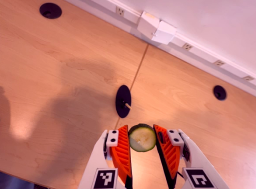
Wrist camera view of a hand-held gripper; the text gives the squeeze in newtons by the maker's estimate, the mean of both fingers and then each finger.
{"total": 8.1, "left": 8.0, "right": 8.1}